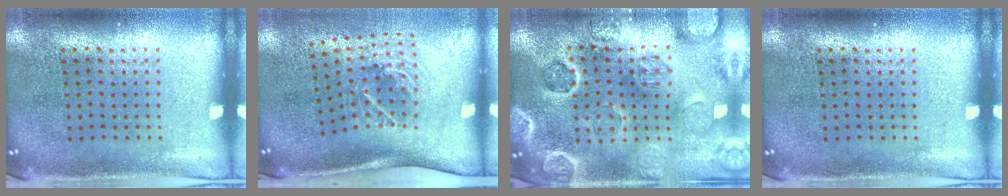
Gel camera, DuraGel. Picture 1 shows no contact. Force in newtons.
{"total": 2.0, "press": 1.3, "slide": 1.5}
{"total": 2.7, "press": 2.7, "slide": 0.2}
{"total": 0.0}